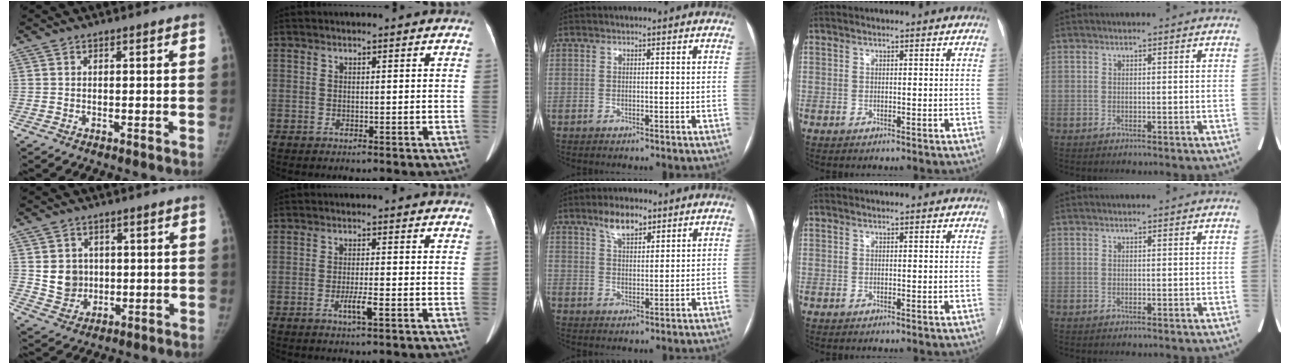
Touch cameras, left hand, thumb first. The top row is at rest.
{"thumb": {"total": 6.8, "force": [1.0, 6.2, 2.8], "torque": [-0.016, -0.006, 0.027]}, "index": {"total": 2.8, "force": [-1.2, 0.0, 2.5], "torque": [-0.049, -0.004, -0.022]}, "middle": {"total": 5.2, "force": [3.6, 2.0, 3.1], "torque": [-0.059, 0.008, 0.066]}}